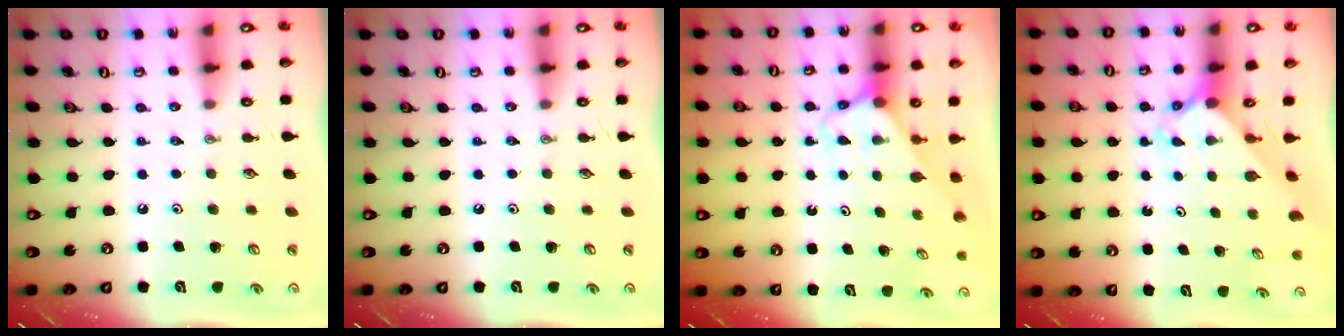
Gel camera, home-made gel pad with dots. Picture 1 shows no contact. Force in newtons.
{"total": 0.0}
{"total": 2.9, "press": 2.9, "slide": 0.2}
{"total": 2.4, "press": 2.4, "slide": 0.2}